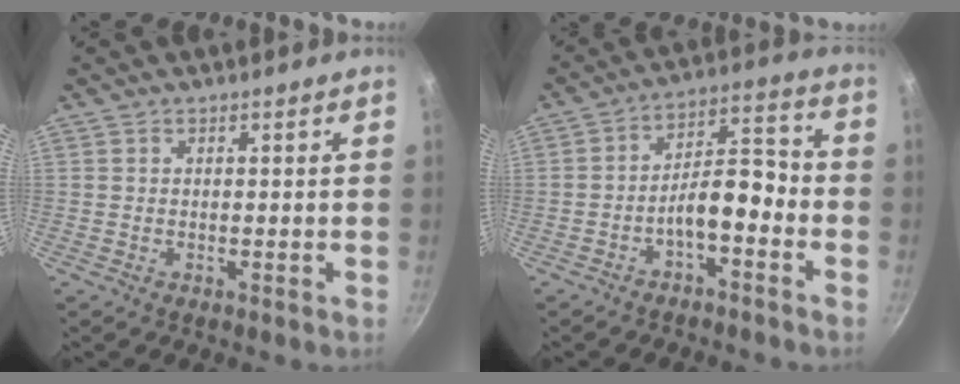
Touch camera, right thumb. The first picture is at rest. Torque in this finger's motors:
{"motor_torque": [1.36, 1.26, 0.83, -0.35, 0.05]}